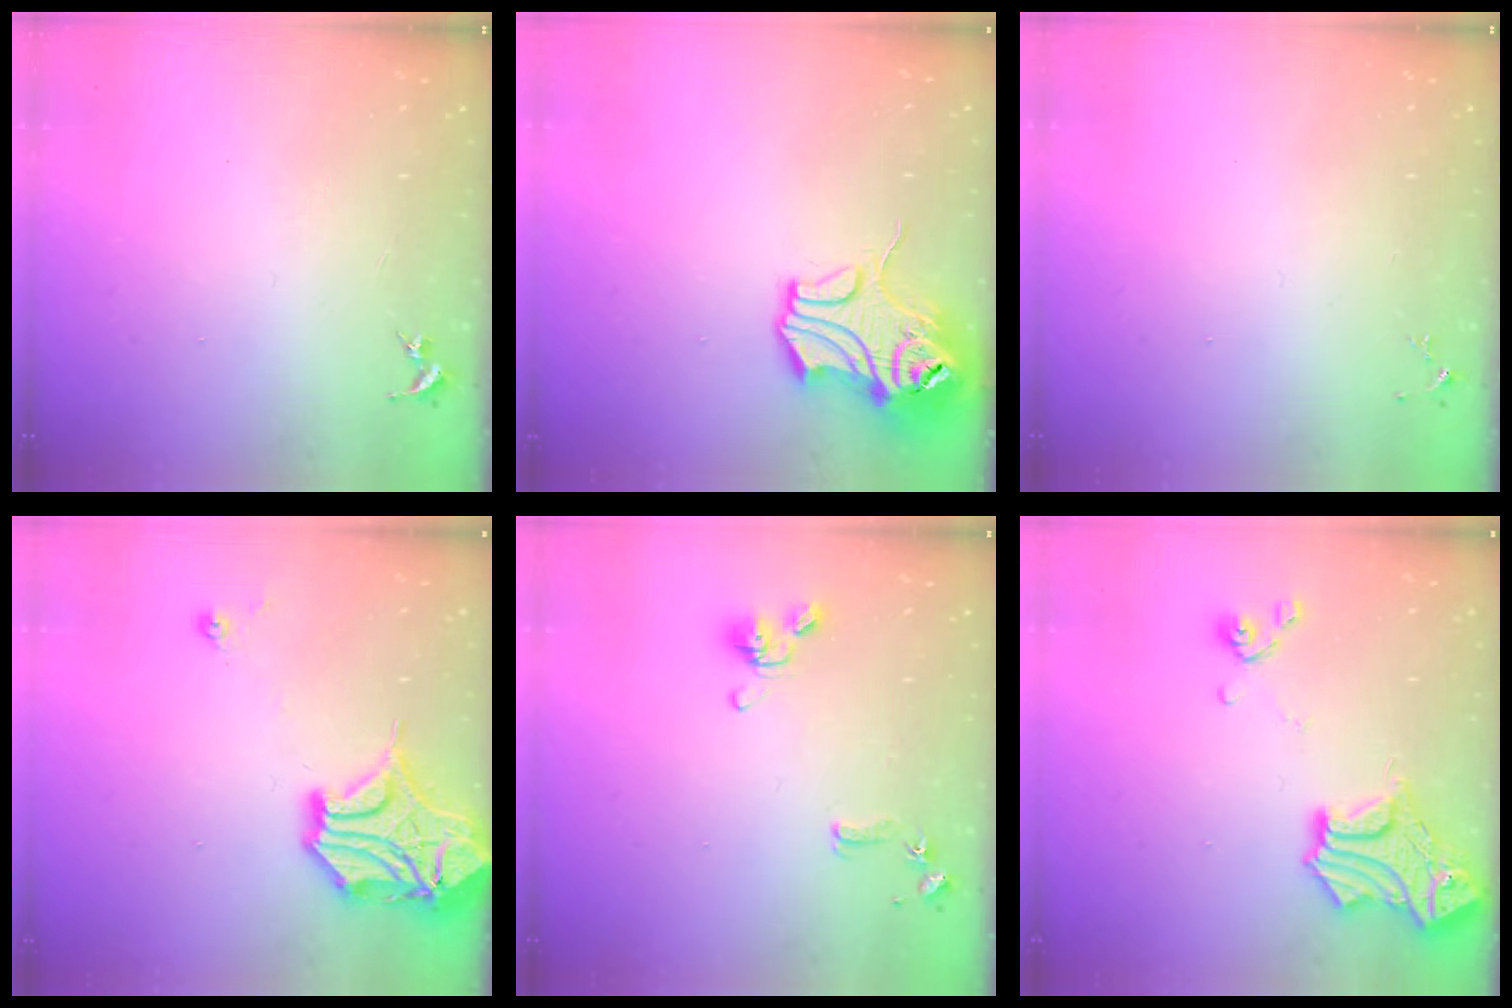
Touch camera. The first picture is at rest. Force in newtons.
{"total": 12.8, "press": 12.7, "slide": 1.7}
{"total": 4.4, "press": 4.4, "slide": 0.6}
{"total": 16.4, "press": 16.2, "slide": 2.5}
{"total": 11.9, "press": 11.7, "slide": 2.0}
{"total": 16.0, "press": 15.9, "slide": 1.4}